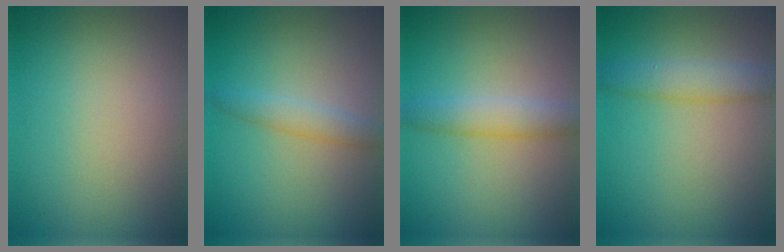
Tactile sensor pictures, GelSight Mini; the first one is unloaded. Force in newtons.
{"total": 1.9, "press": 1.9, "slide": 0.1}
{"total": 2.9, "press": 2.9, "slide": 0.1}
{"total": 3.4, "press": 3.4, "slide": 0.1}